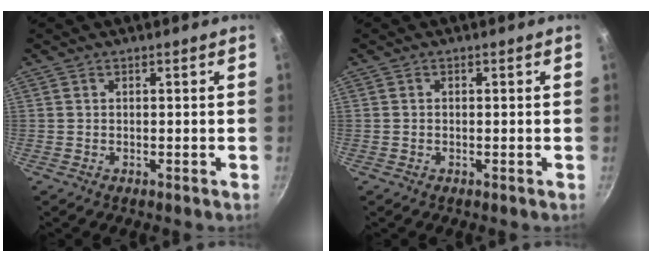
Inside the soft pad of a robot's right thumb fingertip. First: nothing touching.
{"total": 0.0}